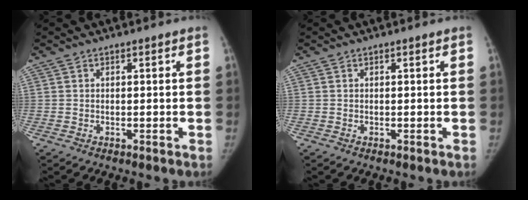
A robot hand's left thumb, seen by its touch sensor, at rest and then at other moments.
{"total": 0.0}